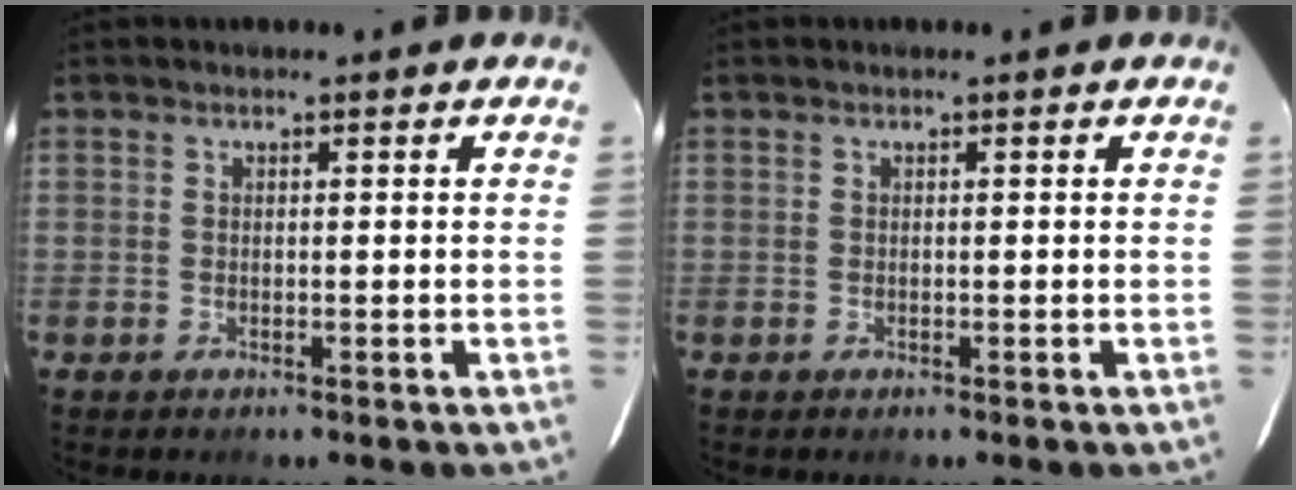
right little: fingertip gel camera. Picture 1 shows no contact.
{"total": 0.0}